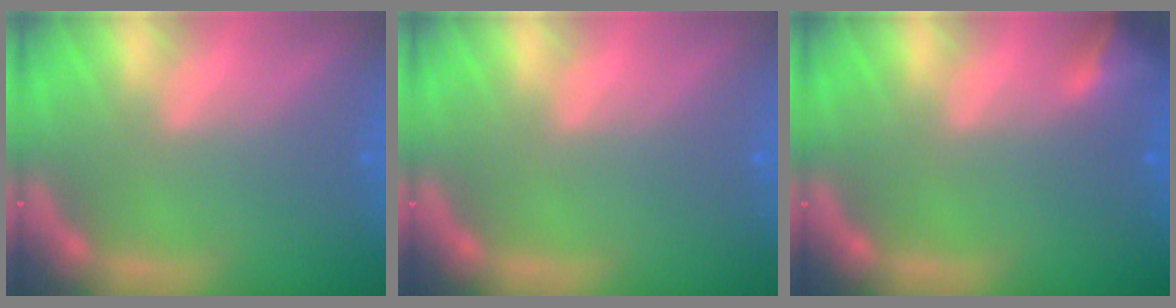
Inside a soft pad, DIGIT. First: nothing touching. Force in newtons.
{"total": 0.0}
{"total": 2.4}